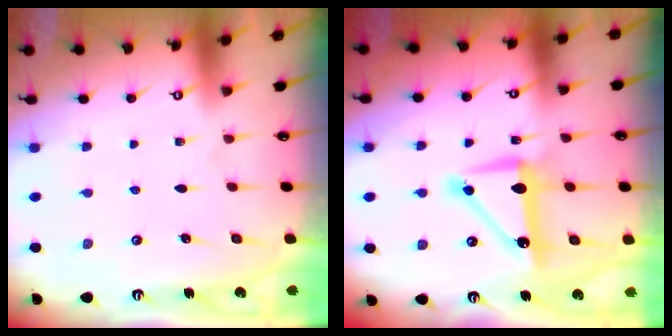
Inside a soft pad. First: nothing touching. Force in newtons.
{"total": 12.3, "press": 12.3, "slide": 0.8}